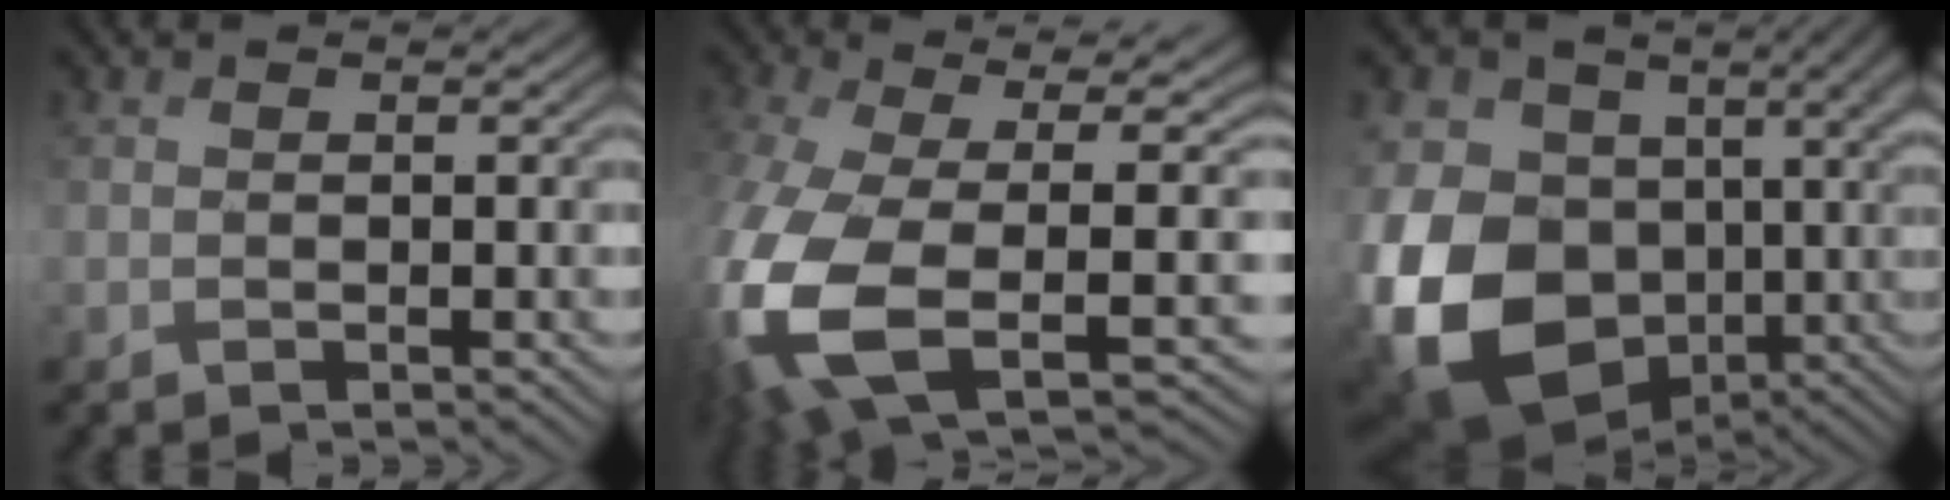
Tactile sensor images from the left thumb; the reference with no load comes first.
{"total": 17.3, "force": [-2.8, 8.7, 14.6], "torque": [-0.363, -0.041, -0.038]}
{"total": 19.3, "force": [-2.0, 14.3, 12.7], "torque": [-0.291, -0.037, -0.029]}